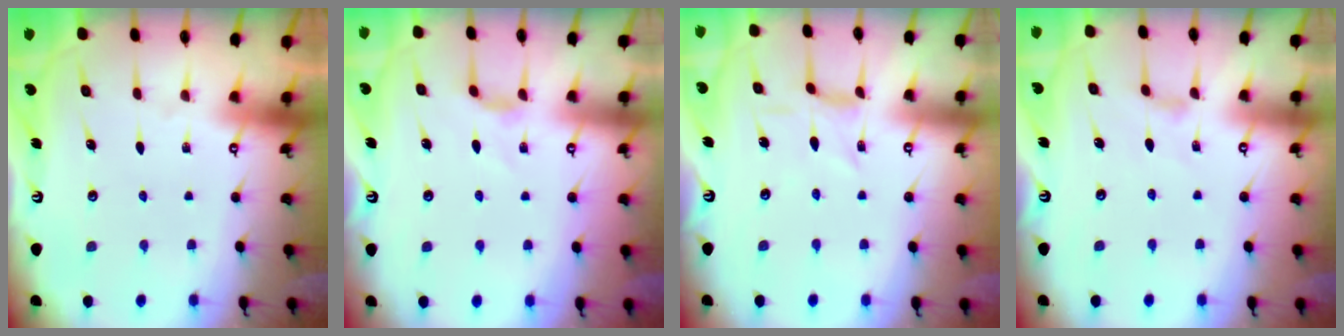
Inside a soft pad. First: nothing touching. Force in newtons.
{"total": 4.1, "press": 4.0, "slide": 0.5}
{"total": 1.5, "press": 1.3, "slide": 0.6}
{"total": 2.0, "press": 1.9, "slide": 0.5}